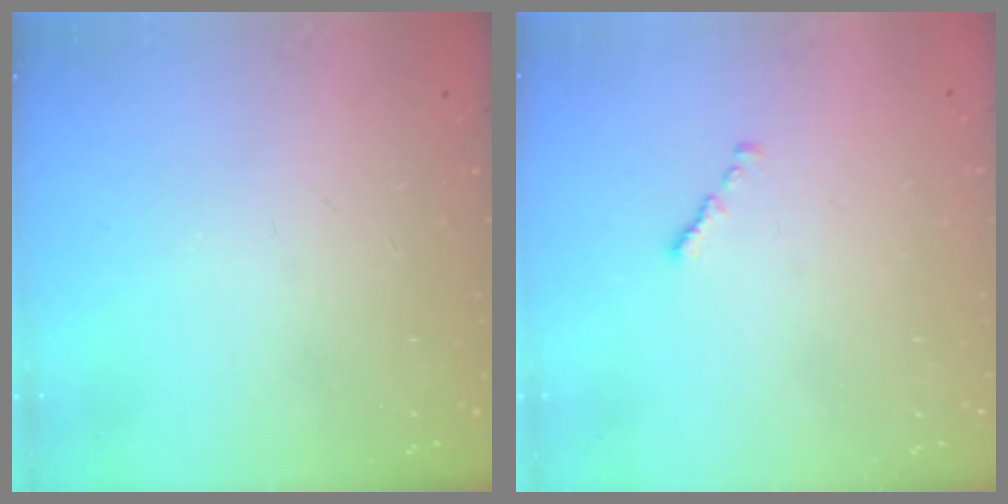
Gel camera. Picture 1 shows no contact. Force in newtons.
{"total": 0.7, "press": 0.6, "slide": 0.4}